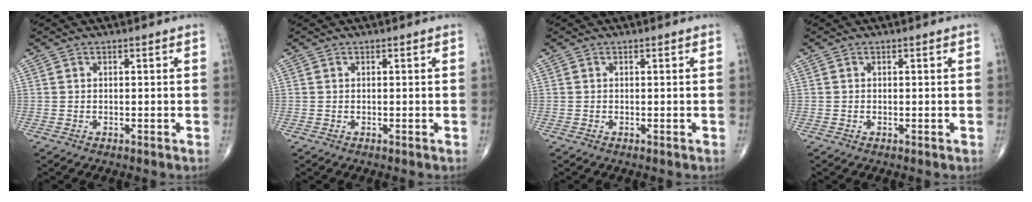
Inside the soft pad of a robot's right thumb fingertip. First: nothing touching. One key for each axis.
{"total": 0.0}
{"total": 0.0}
{"total": 0.0}